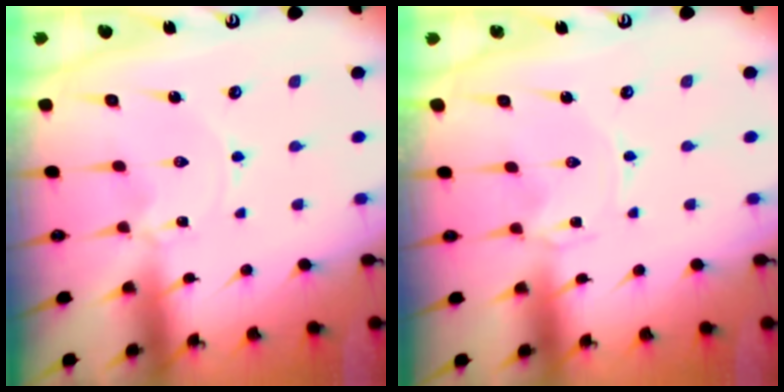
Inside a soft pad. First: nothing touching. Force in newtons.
{"total": 0.0}